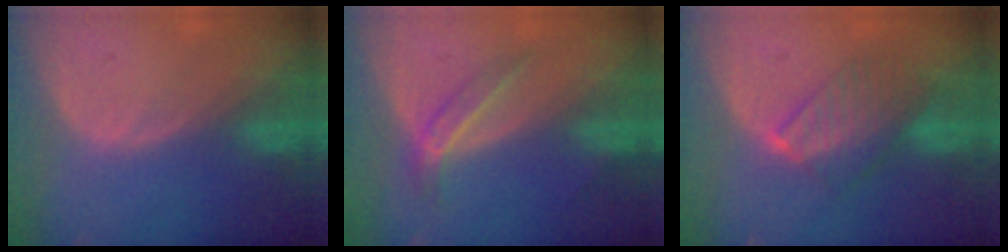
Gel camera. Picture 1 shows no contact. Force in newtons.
{"total": 4.3, "press": 4.0, "slide": 1.6}
{"total": 6.9, "press": 6.8, "slide": 1.2}